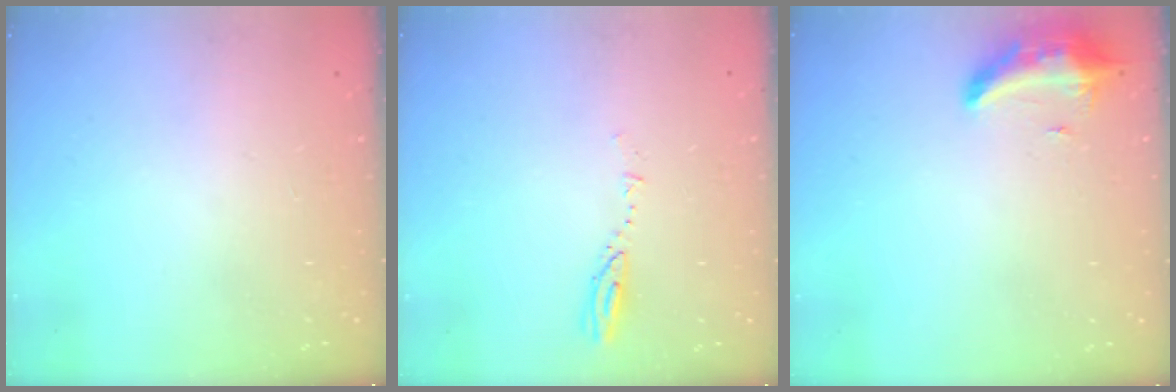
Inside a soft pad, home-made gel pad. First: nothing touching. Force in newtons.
{"total": 3.2, "press": 3.2, "slide": 0.3}
{"total": 9.5, "press": 9.0, "slide": 3.1}